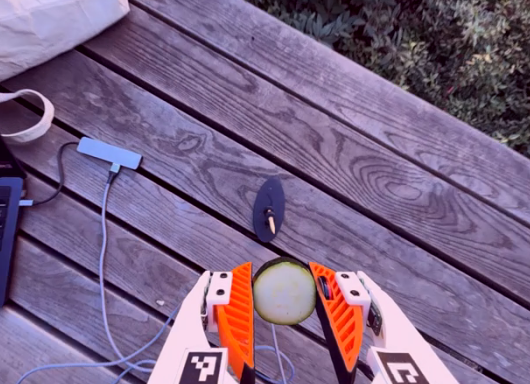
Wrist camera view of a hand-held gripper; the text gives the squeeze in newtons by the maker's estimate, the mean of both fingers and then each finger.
{"total": 8.3, "left": 7.6, "right": 8.9}